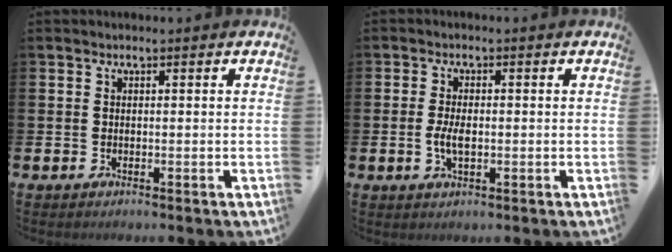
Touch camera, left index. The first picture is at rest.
{"total": 2.9, "force": [-0.6, 1.3, 2.5], "torque": [-0.039, -0.001, -0.014]}